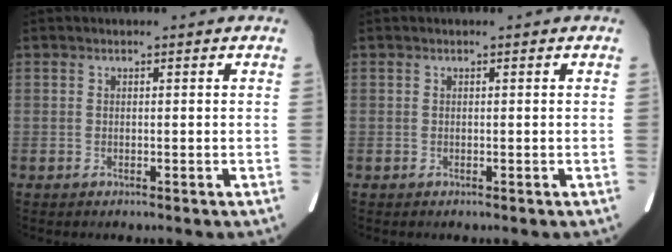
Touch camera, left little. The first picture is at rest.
{"total": 0.0}